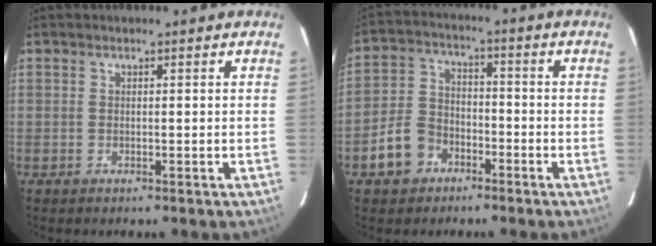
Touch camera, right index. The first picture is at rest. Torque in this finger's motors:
{"motor_torque": [0.61, -0.54, 0.02, -0.07]}